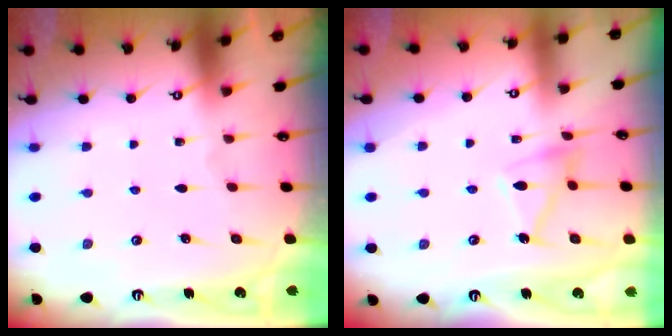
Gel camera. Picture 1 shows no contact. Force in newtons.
{"total": 11.0, "press": 11.0, "slide": 0.8}